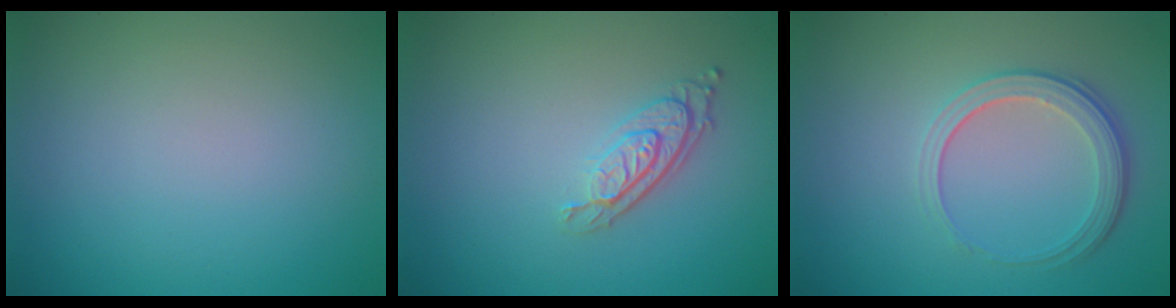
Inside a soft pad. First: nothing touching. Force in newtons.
{"total": 3.0, "press": 2.1, "slide": 2.1}
{"total": 3.7, "press": 2.7, "slide": 2.5}